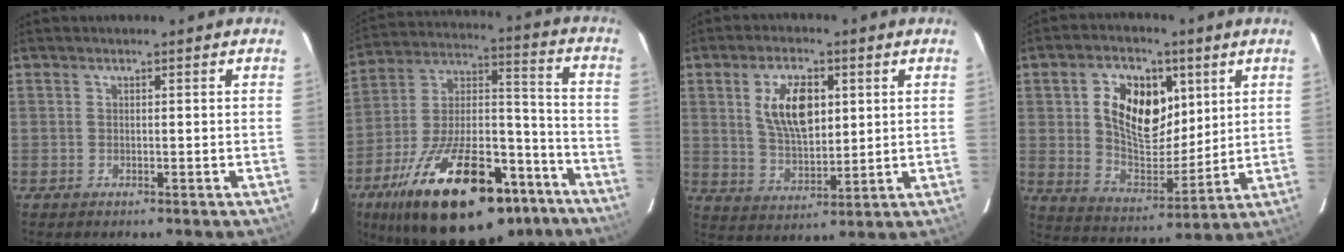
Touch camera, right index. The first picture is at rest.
{"total": 32.3, "force": [-20.9, 13.2, 20.8], "torque": [-0.356, 0.007, -0.307]}
{"total": 10.5, "force": [3.0, 5.1, 8.7], "torque": [-0.162, 0.006, 0.063]}
{"total": 14.4, "force": [4.4, 8.7, 10.6], "torque": [-0.193, 0.009, 0.085]}